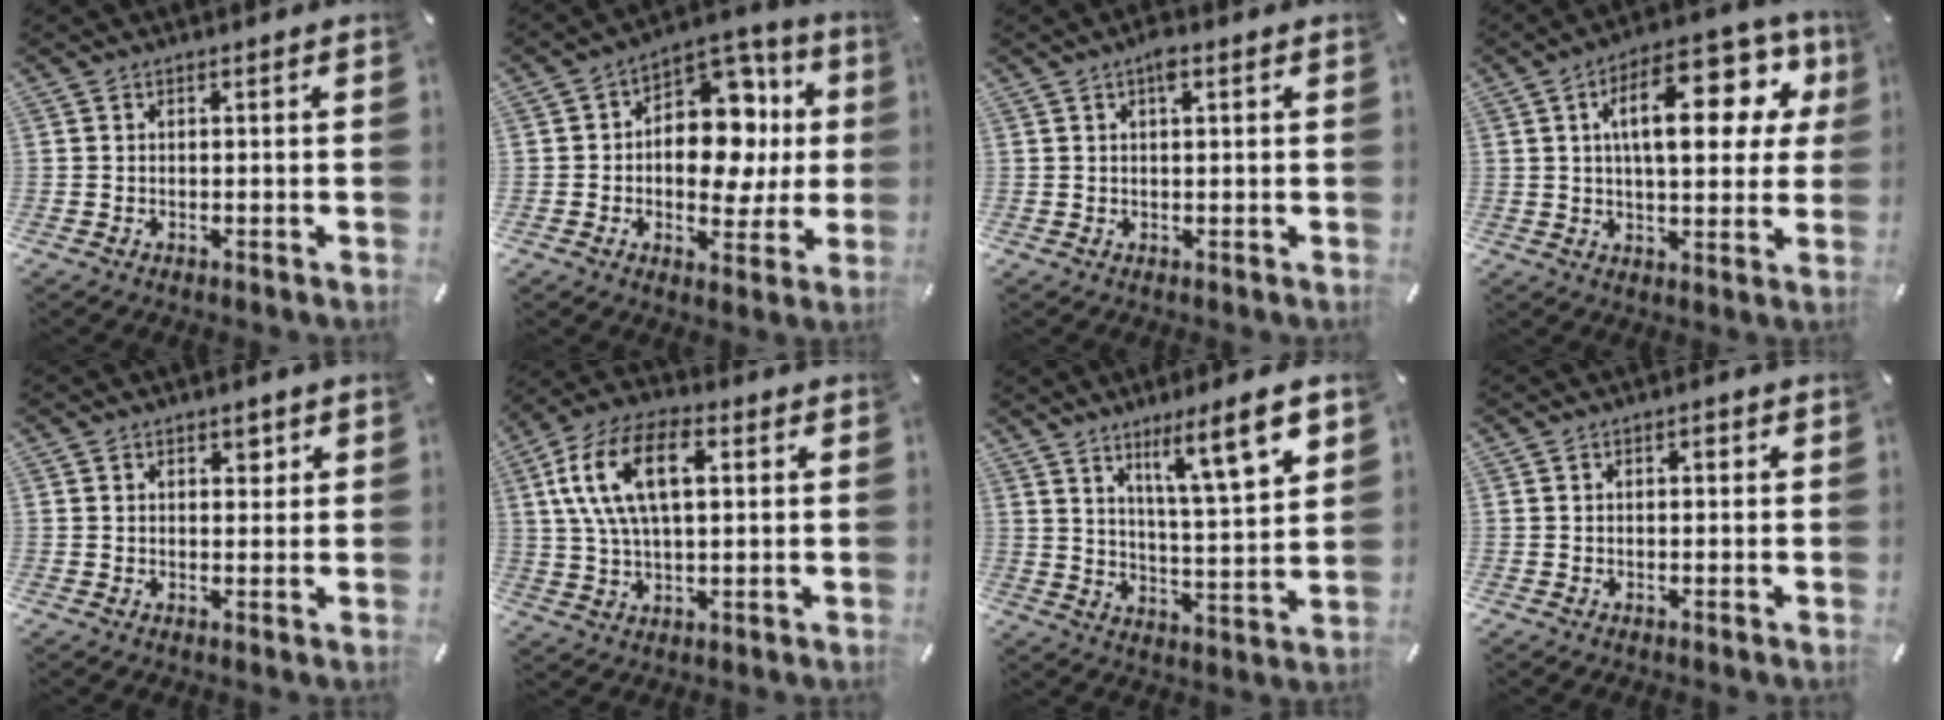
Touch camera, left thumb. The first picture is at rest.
{"total": 15.0, "force": [1.2, 10.6, 10.5], "torque": [-0.125, -0.017, 0.021]}
{"total": 2.7, "force": [1.1, 1.0, 2.2], "torque": [-0.040, 0.003, 0.016]}
{"total": 20.5, "force": [7.1, 9.3, 16.8], "torque": [-0.252, -0.017, 0.109]}
{"total": 2.6, "force": [1.2, 1.8, 1.4], "torque": [-0.007, -0.005, 0.015]}
{"total": 14.8, "force": [4.4, 7.9, 11.6], "torque": [-0.252, 0.007, 0.073]}
{"total": 12.8, "force": [8.1, 2.2, 9.7], "torque": [-0.141, -0.050, 0.125]}
{"total": 1.2, "force": [0.3, 0.8, 0.9], "torque": [-0.019, 0.006, 0.003]}